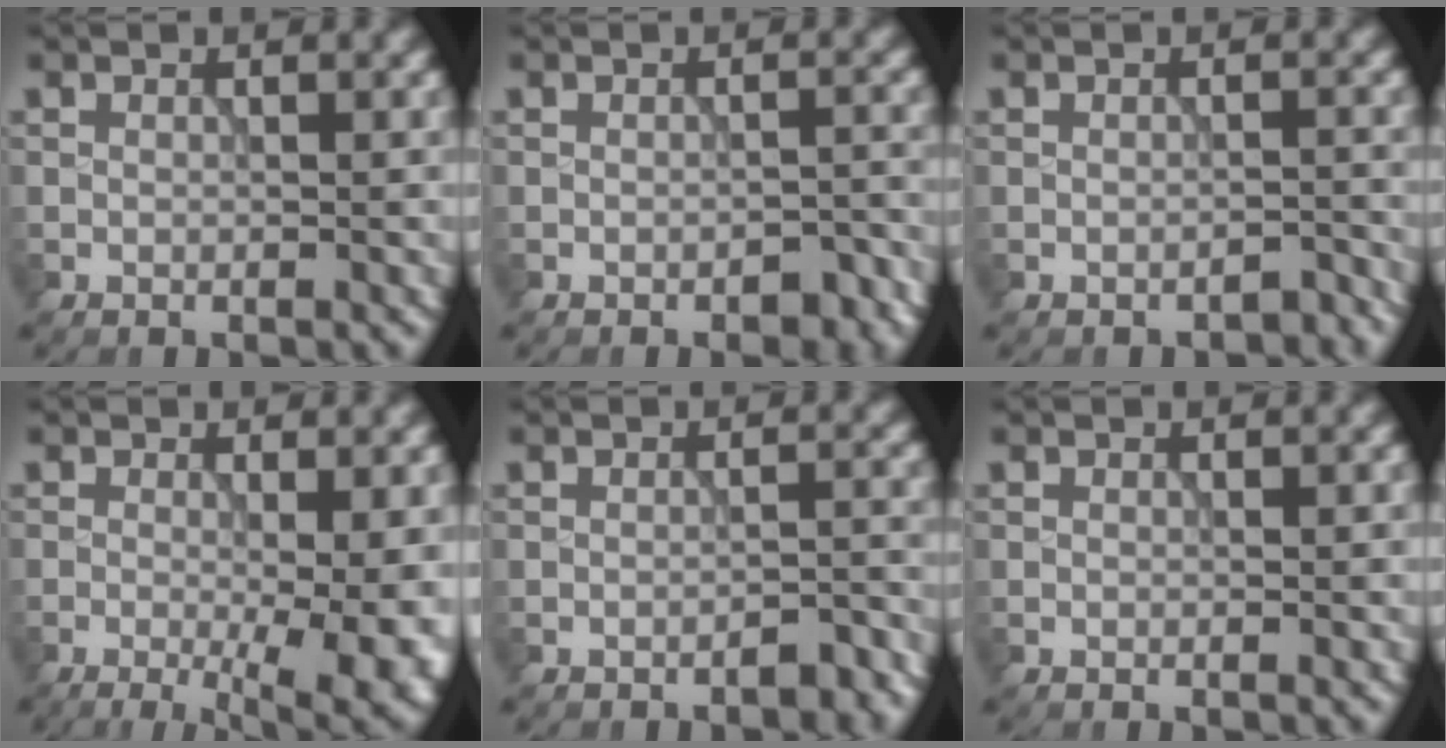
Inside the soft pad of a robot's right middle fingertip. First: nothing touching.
{"total": 2.1, "force": [-1.4, 0.8, 1.3], "torque": [-0.015, 0.004, -0.017]}
{"total": 1.4, "force": [-1.3, 0.2, 0.3], "torque": [-0.004, 0.004, -0.020]}
{"total": 7.8, "force": [-1.6, 2.4, 7.2], "torque": [-0.085, -0.014, -0.019]}
{"total": 1.9, "force": [-1.6, 0.5, 1.1], "torque": [-0.010, 0.007, -0.022]}
{"total": 0.0}